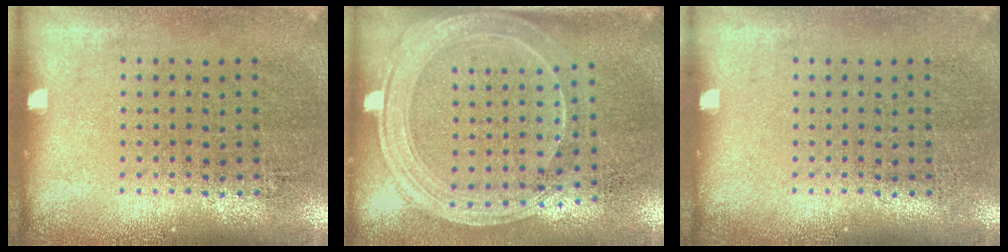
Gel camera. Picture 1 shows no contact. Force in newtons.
{"total": 2.1, "press": 1.8, "slide": 1.1}
{"total": 0.0}